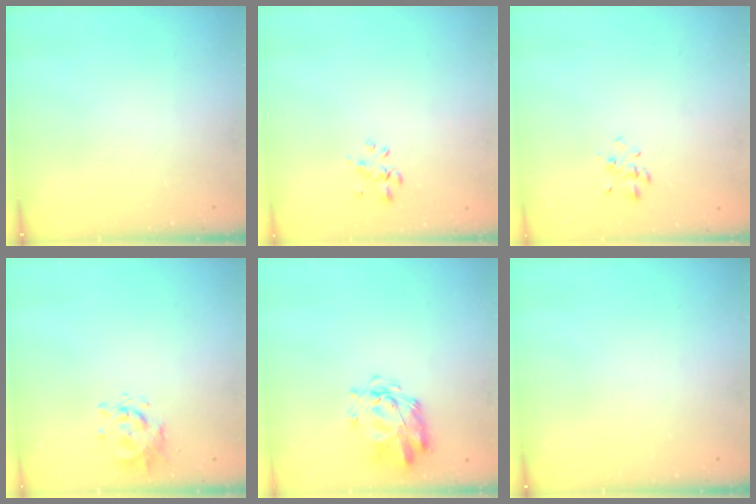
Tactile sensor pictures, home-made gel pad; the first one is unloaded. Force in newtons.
{"total": 1.9, "press": 1.8, "slide": 0.6}
{"total": 1.6, "press": 1.5, "slide": 0.6}
{"total": 0.9, "press": 0.9, "slide": 0.2}
{"total": 3.0, "press": 2.9, "slide": 0.7}
{"total": 0.0}